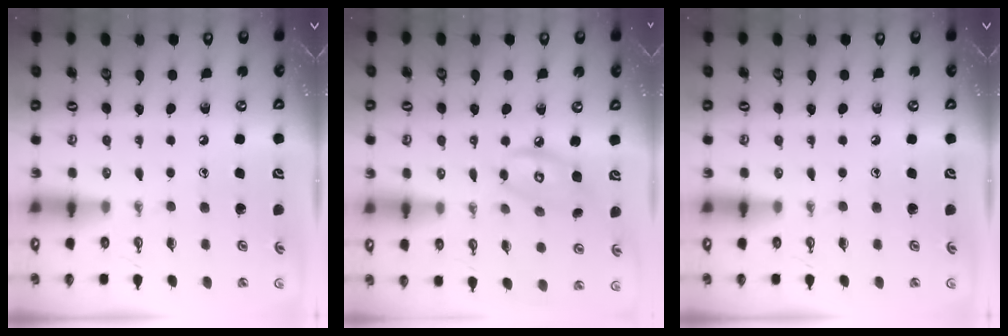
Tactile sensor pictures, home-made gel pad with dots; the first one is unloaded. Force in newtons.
{"total": 7.7, "press": 7.7, "slide": 0.5}
{"total": 0.0}